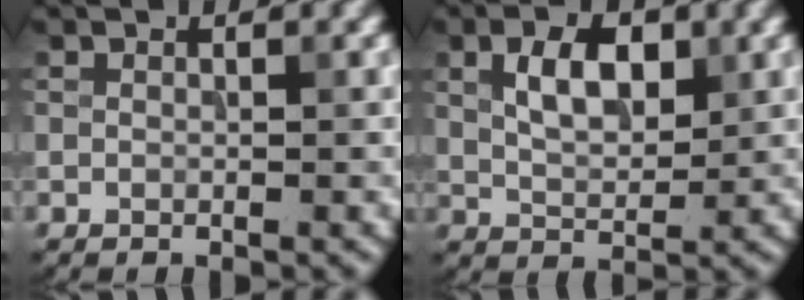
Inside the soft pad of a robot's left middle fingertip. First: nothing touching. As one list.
[{"total": 4.3, "force": [1.3, 2.4, 3.3], "torque": [-0.065, 0.005, 0.026]}]